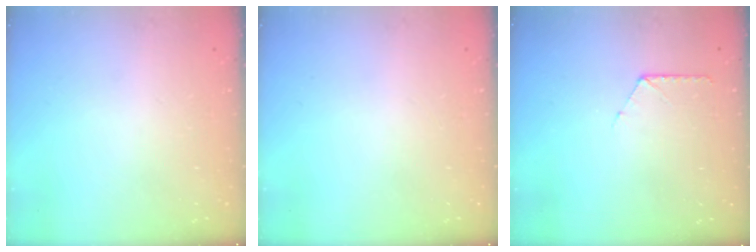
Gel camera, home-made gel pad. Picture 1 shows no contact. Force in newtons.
{"total": 0.0}
{"total": 6.2, "press": 6.2, "slide": 0.6}